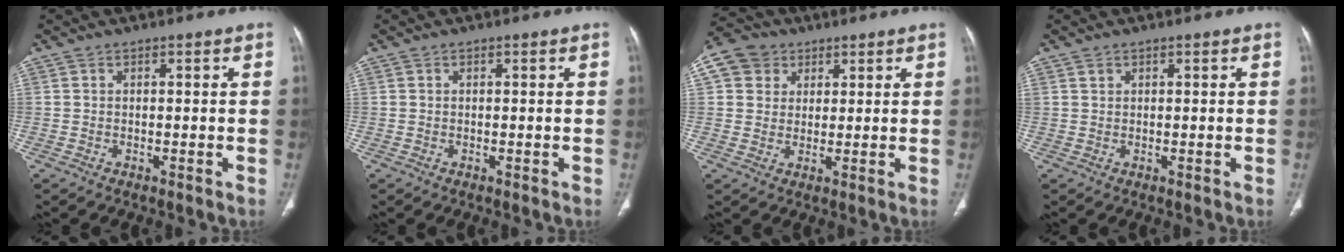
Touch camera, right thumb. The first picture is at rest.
{"total": 0.0}
{"total": 8.2, "force": [3.3, 7.1, 2.6], "torque": [-0.038, 0.010, 0.058]}
{"total": 0.7, "force": [0.5, 0.3, 0.3], "torque": [-0.003, 0.001, 0.012]}